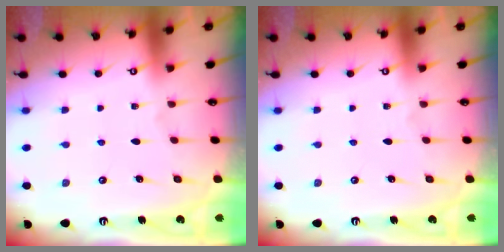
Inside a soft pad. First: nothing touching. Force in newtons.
{"total": 0.0}